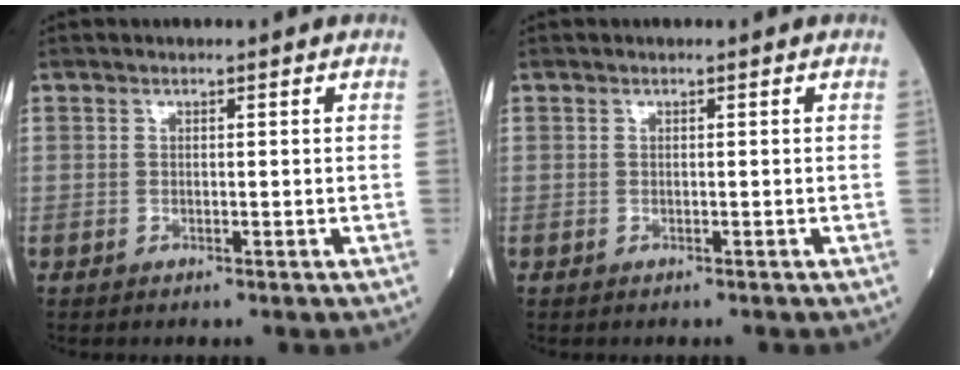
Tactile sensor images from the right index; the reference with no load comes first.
{"total": 0.0}